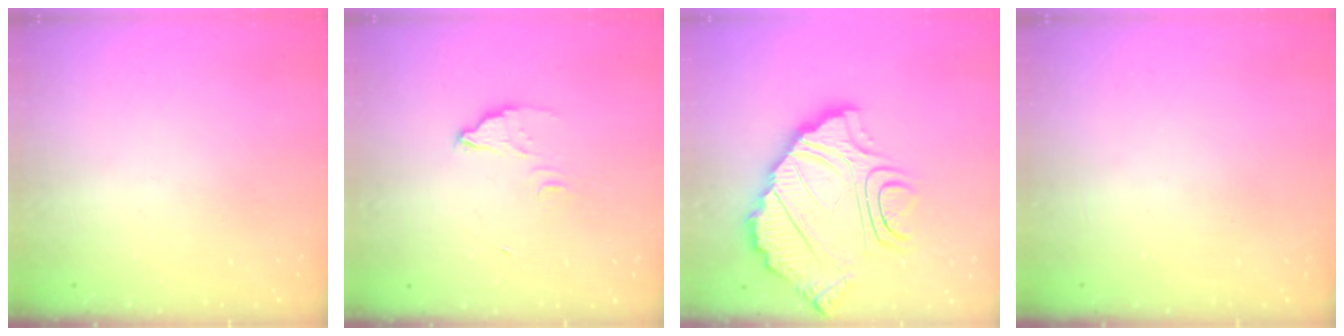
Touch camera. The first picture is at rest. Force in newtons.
{"total": 3.4, "press": 3.3, "slide": 0.3}
{"total": 15.2, "press": 15.1, "slide": 1.5}
{"total": 0.0}